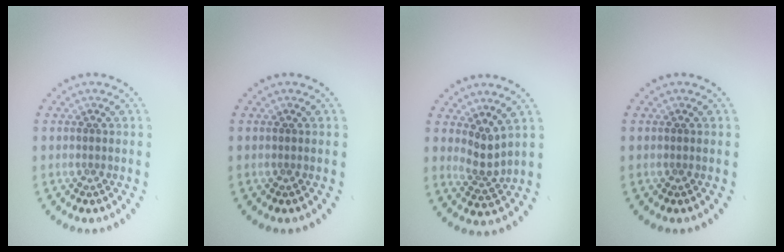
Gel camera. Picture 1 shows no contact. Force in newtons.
{"total": 0.0}
{"total": 2.2, "press": 1.5, "slide": 1.7}
{"total": 0.0}